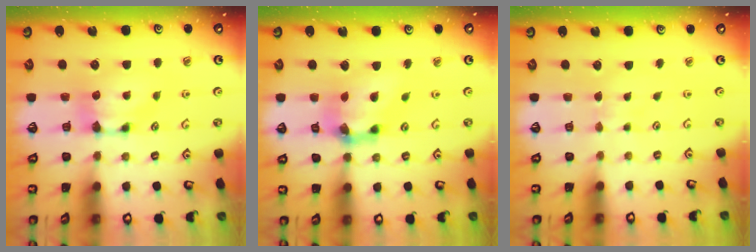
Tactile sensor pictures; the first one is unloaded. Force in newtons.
{"total": 5.8, "press": 5.4, "slide": 2.2}
{"total": 2.9, "press": 2.9, "slide": 0.4}